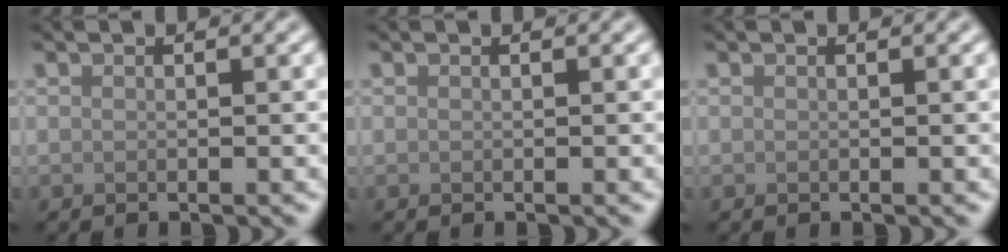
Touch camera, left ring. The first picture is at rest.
{"total": 0.0}
{"total": 0.0}